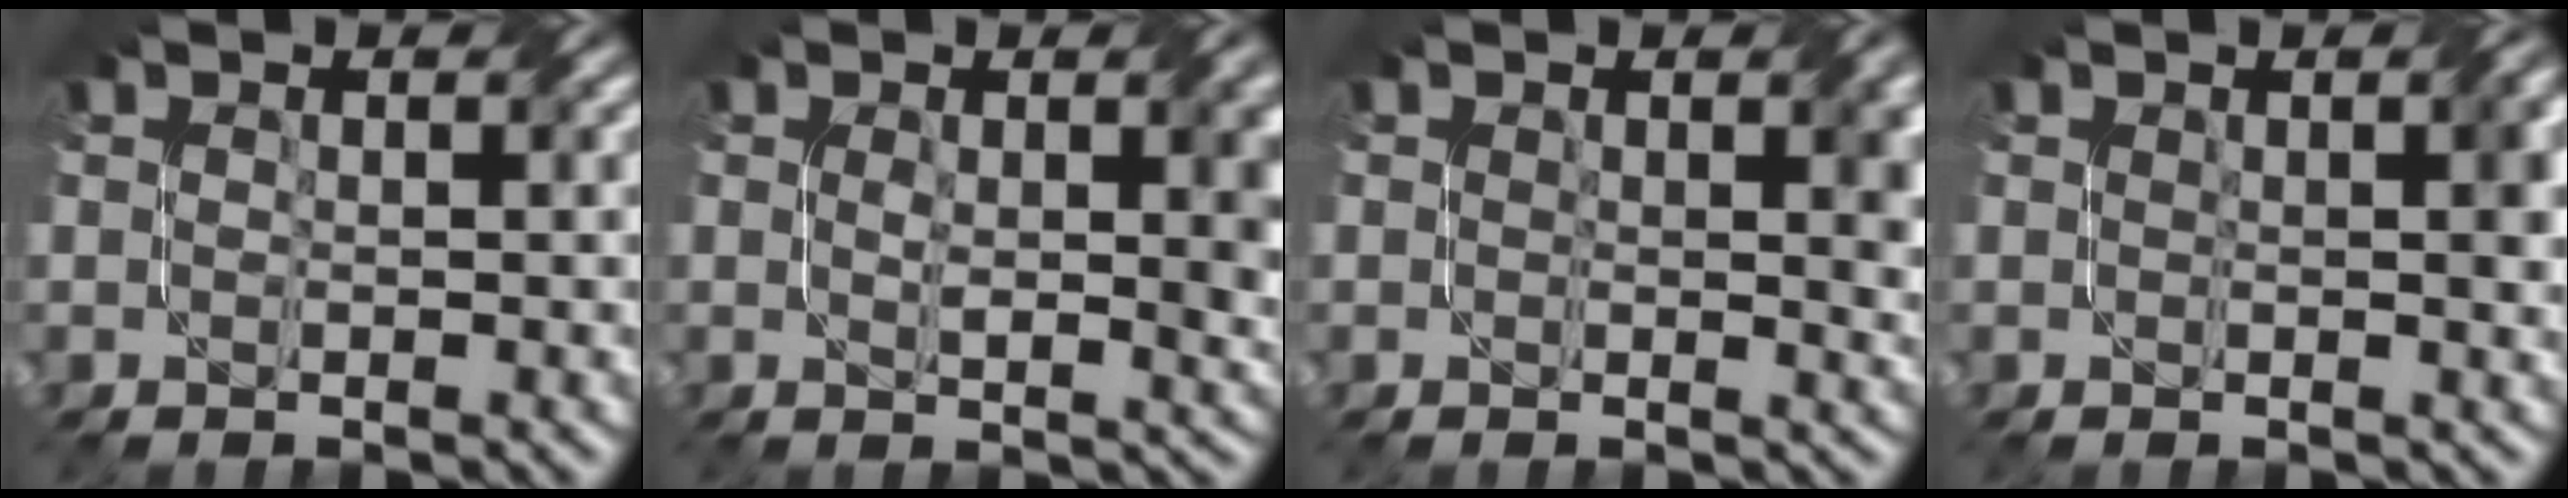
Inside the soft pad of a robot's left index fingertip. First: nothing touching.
{"total": 4.6, "force": [0.7, 1.8, 4.1], "torque": [-0.058, -0.003, 0.016]}
{"total": 3.3, "force": [0.8, 1.4, 2.8], "torque": [-0.031, -0.002, 0.013]}
{"total": 2.3, "force": [0.6, 0.6, 2.2], "torque": [-0.026, 0.005, 0.010]}